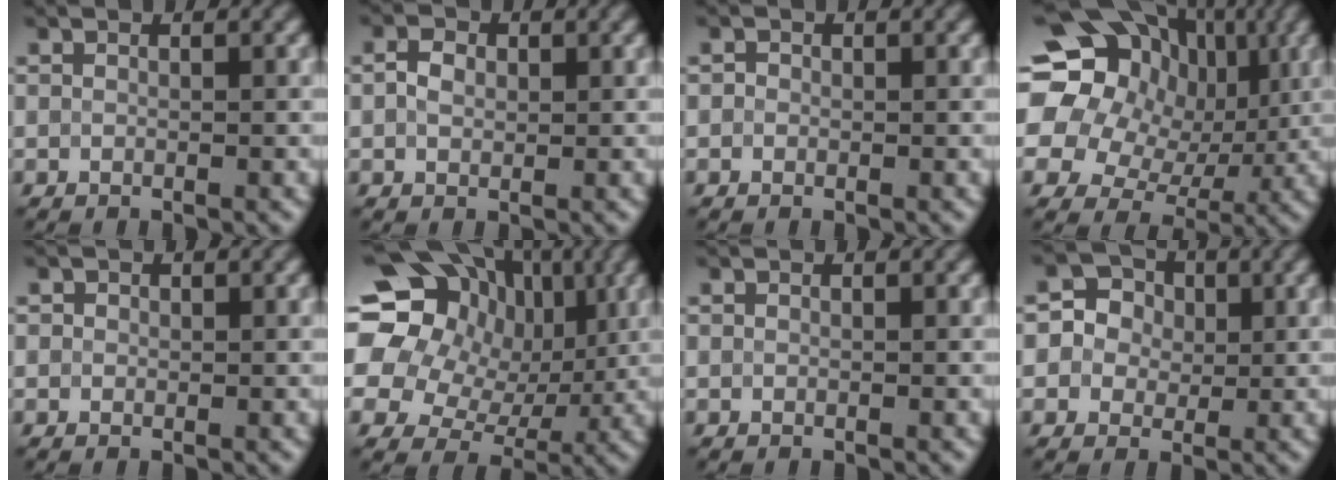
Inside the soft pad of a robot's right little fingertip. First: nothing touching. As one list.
[{"total": 2.1, "force": [0.3, 1.6, 1.4], "torque": [-0.027, 0.004, 0.001]}, {"total": 0.5, "force": [-0.1, 0.5, 0.1], "torque": [0.002, -0.003, -0.004]}, {"total": 20.8, "force": [4.8, 17.9, 9.5], "torque": [-0.200, 0.051, 0.033]}, {"total": 0.6, "force": [0.1, 0.6, 0.1], "torque": [0.003, -0.002, -0.001]}, {"total": 19.0, "force": [5.1, 16.3, 8.3], "torque": [-0.191, 0.049, 0.048]}, {"total": 0.0}, {"total": 4.0, "force": [0.6, 3.7, 1.3], "torque": [-0.009, 0.009, 0.000]}]